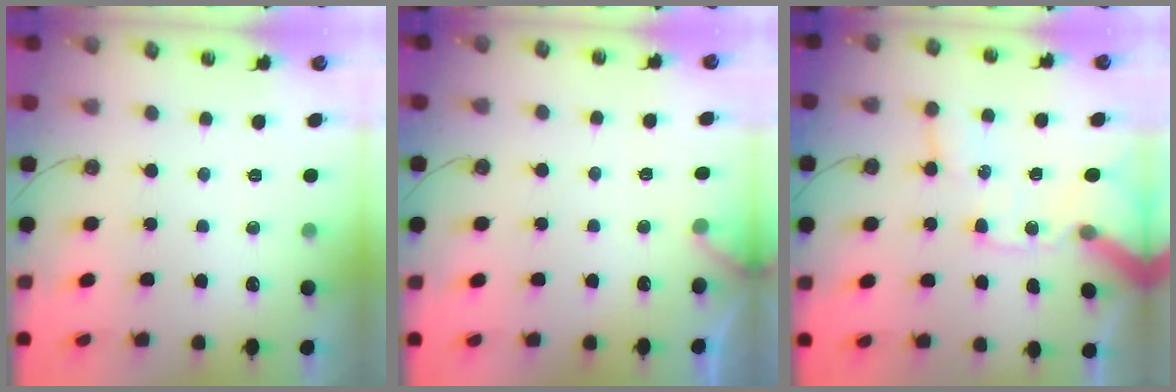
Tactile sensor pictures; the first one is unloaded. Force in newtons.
{"total": 4.2, "press": 4.1, "slide": 0.2}
{"total": 12.7, "press": 12.6, "slide": 1.6}